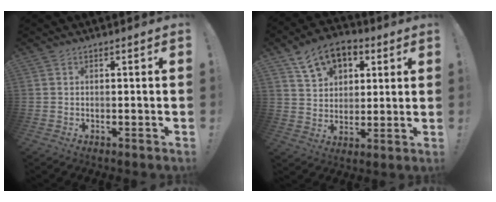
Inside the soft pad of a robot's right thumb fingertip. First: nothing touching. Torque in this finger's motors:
{"motor_torque": [0.43, 0.44, 0.20, 0.11, 0.01]}